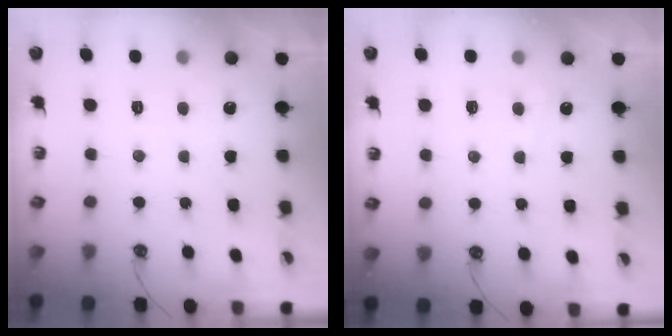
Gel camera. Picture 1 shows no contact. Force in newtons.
{"total": 1.6, "press": 1.5, "slide": 0.4}